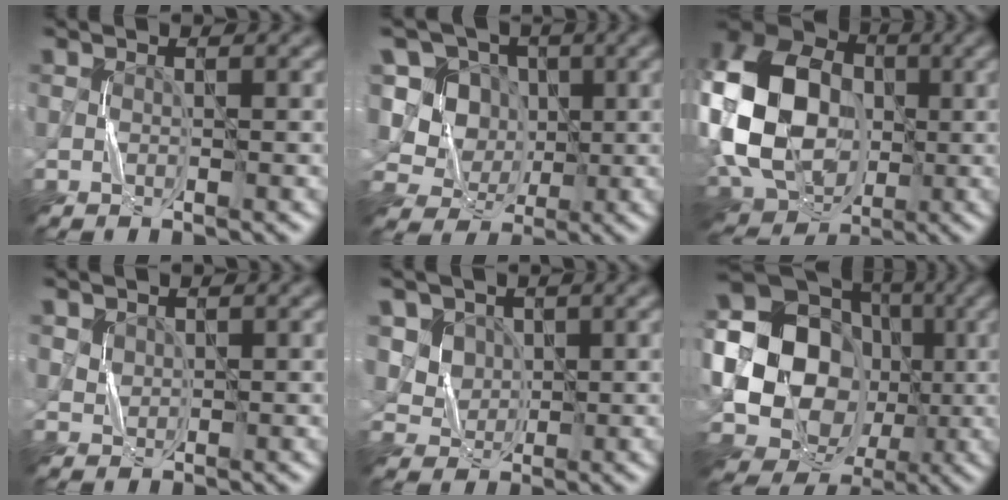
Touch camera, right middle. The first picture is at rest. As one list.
[{"total": 9.1, "force": [2.2, 8.2, 3.4], "torque": [-0.084, 0.020, 0.039]}, {"total": 17.4, "force": [-0.9, 12.9, 11.7], "torque": [-0.252, 0.013, -0.024]}, {"total": 1.2, "force": [0.8, 0.9, 0.3], "torque": [-0.006, 0.000, 0.021]}, {"total": 3.9, "force": [1.9, 3.1, 1.5], "torque": [-0.050, -0.010, 0.055]}, {"total": 22.2, "force": [-0.6, 19.5, 10.7], "torque": [-0.233, 0.037, -0.046]}]